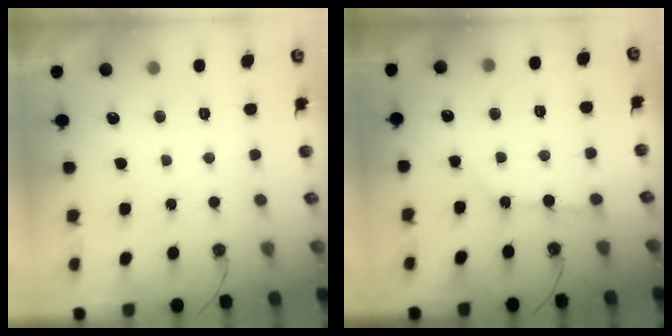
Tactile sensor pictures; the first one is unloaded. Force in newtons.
{"total": 3.4, "press": 3.4, "slide": 0.2}